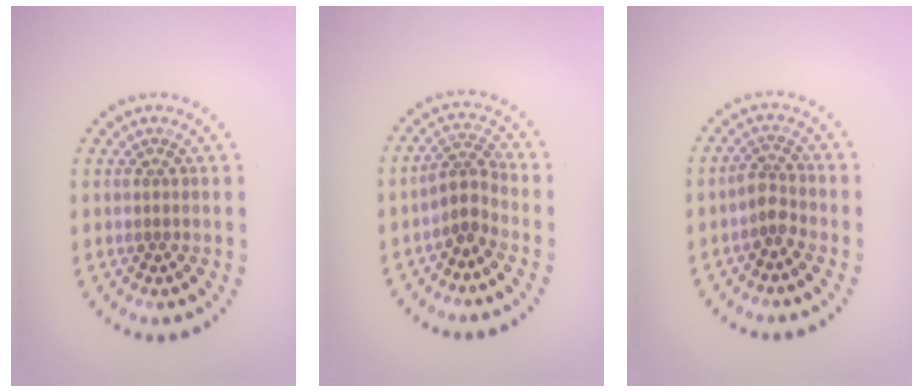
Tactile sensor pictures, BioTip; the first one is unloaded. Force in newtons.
{"total": 2.3, "press": 1.6, "slide": 1.7}
{"total": 1.8, "press": 1.3, "slide": 1.3}